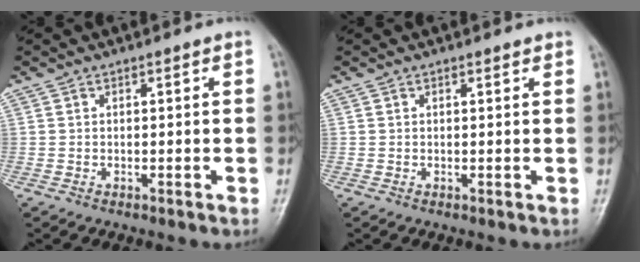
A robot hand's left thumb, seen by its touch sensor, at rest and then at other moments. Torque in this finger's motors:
{"motor_torque": [0.00, 0.02, 0.08, 0.03, 0.00]}